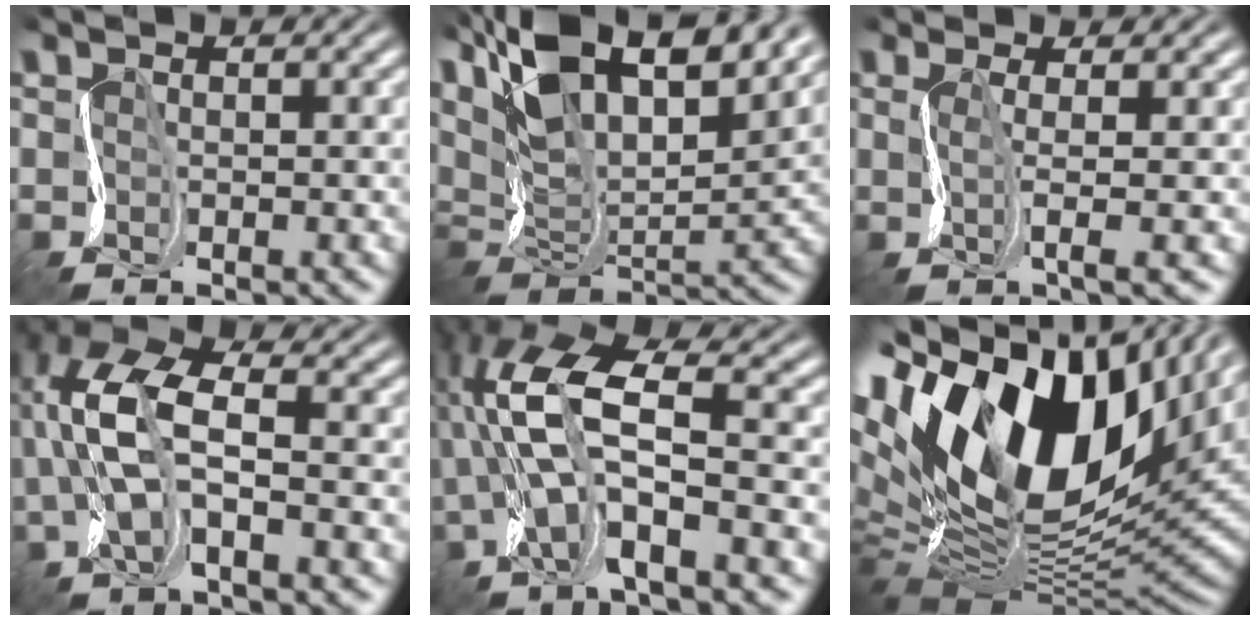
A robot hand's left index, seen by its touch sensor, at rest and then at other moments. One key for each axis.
{"total": 14.0, "fx": 9.3, "fy": 5.4, "fz": 8.9, "tx": -0.177, "ty": 0.024, "tz": 0.161}
{"total": 2.3, "fx": 0.6, "fy": 0.1, "fz": 2.2, "tx": -0.041, "ty": 0.000, "tz": 0.012}
{"total": 8.7, "fx": 0.7, "fy": 3.7, "fz": 7.9, "tx": -0.191, "ty": 0.016, "tz": 0.008}
{"total": 9.8, "fx": -0.8, "fy": 3.2, "fz": 9.2, "tx": -0.188, "ty": 0.010, "tz": -0.023}
{"total": 19.1, "fx": 6.0, "fy": 11.1, "fz": 14.3, "tx": -0.266, "ty": -0.023, "tz": 0.125}